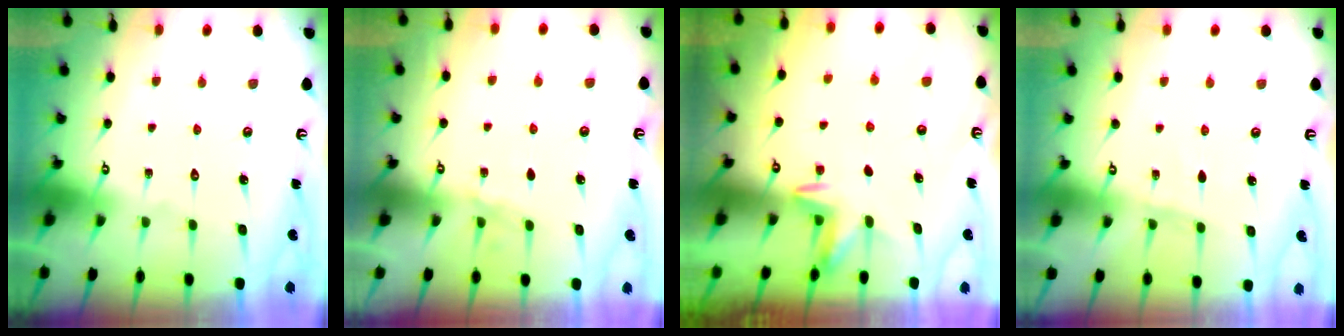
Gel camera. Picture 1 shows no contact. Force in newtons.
{"total": 2.7, "press": 2.7, "slide": 0.4}
{"total": 2.7, "press": 2.7, "slide": 0.4}
{"total": 4.9, "press": 4.8, "slide": 0.4}